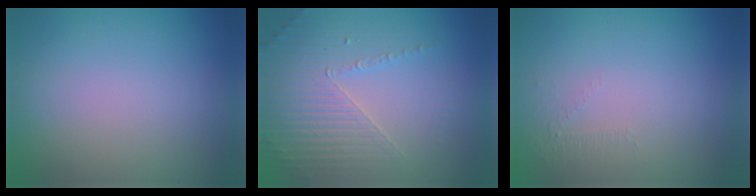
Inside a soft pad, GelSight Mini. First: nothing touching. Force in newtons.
{"total": 3.7, "press": 3.4, "slide": 1.6}
{"total": 0.5, "press": 0.2, "slide": 0.5}